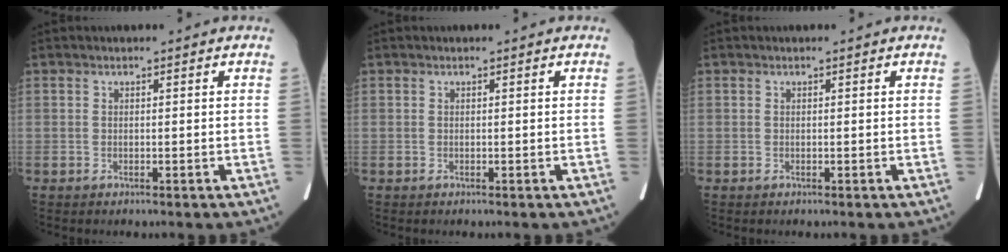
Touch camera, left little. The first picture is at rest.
{"total": 0.0}
{"total": 0.0}